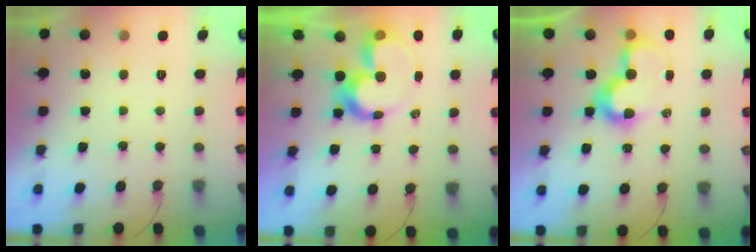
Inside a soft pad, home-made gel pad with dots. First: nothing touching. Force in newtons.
{"total": 11.2, "press": 11.1, "slide": 0.9}
{"total": 10.0, "press": 10.0, "slide": 0.3}